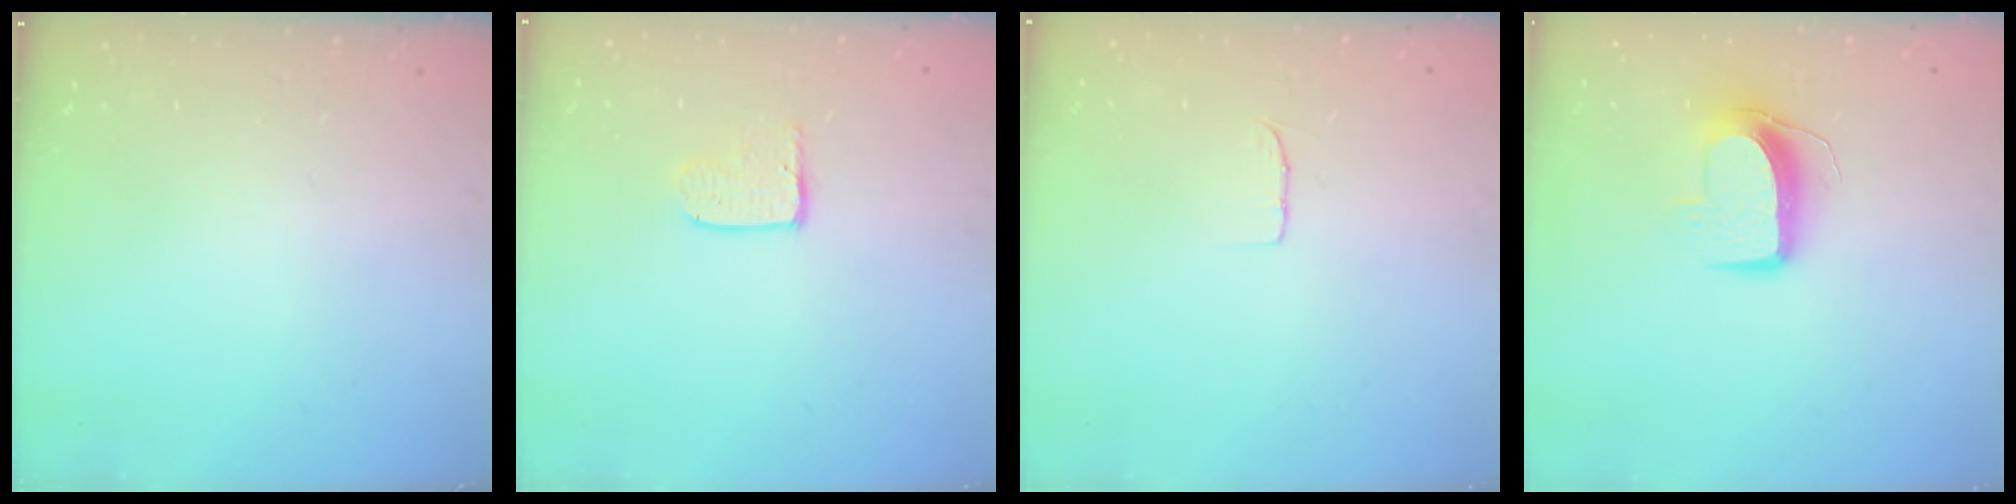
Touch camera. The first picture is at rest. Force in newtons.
{"total": 3.9, "press": 3.9, "slide": 0.4}
{"total": 4.4, "press": 4.3, "slide": 0.4}
{"total": 10.1, "press": 10.1, "slide": 0.5}